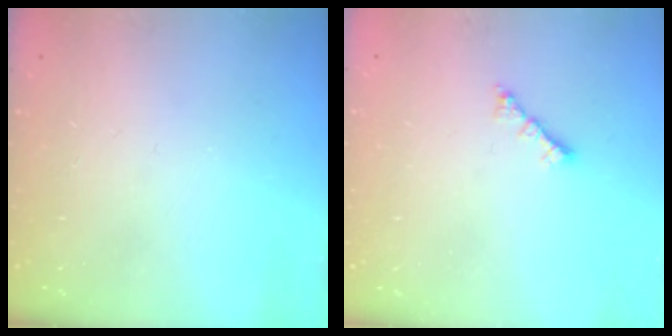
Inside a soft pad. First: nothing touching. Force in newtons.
{"total": 2.0, "press": 1.9, "slide": 0.5}